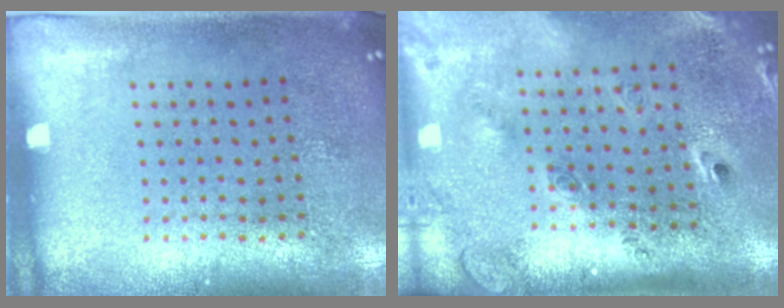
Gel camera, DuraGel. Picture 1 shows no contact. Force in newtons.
{"total": 2.6, "press": 1.9, "slide": 1.8}